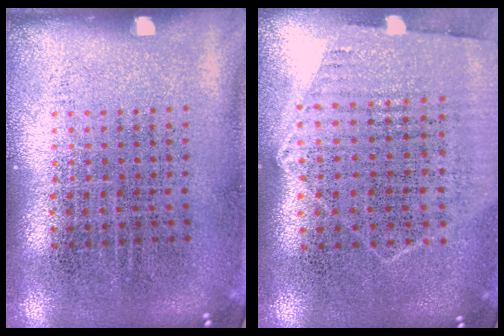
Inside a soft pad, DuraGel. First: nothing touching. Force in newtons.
{"total": 1.2, "press": 1.1, "slide": 0.4}